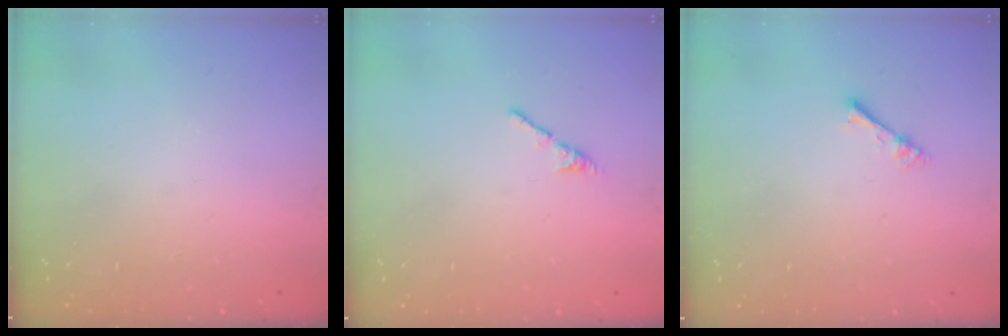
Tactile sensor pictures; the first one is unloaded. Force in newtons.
{"total": 2.7, "press": 2.6, "slide": 0.8}
{"total": 2.4, "press": 2.4, "slide": 0.2}